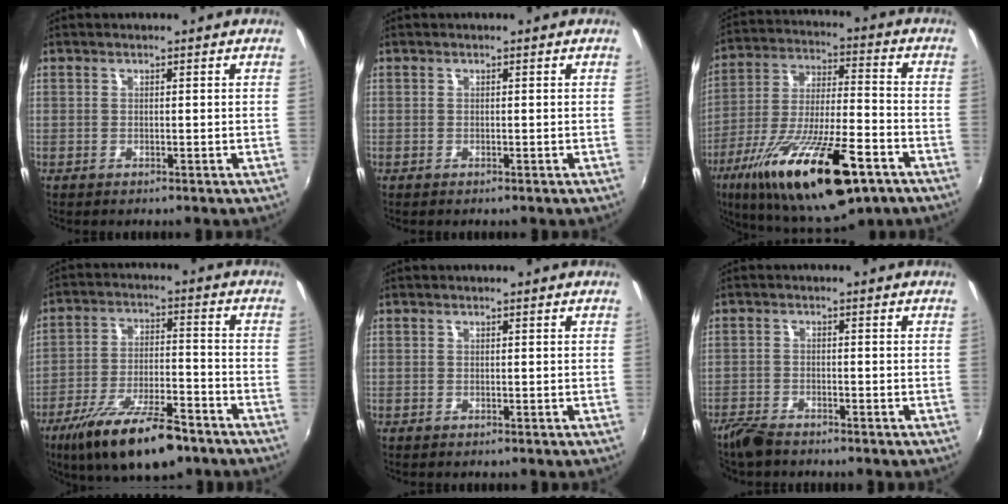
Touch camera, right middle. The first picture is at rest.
{"total": 0.0}
{"total": 25.2, "force": [-13.8, 7.3, 19.8], "torque": [-0.365, -0.057, -0.229]}
{"total": 17.0, "force": [-11.9, 5.3, 11.0], "torque": [-0.212, -0.026, -0.196]}
{"total": 0.0}
{"total": 4.4, "force": [-4.0, 1.3, 1.5], "torque": [-0.049, -0.013, -0.081]}